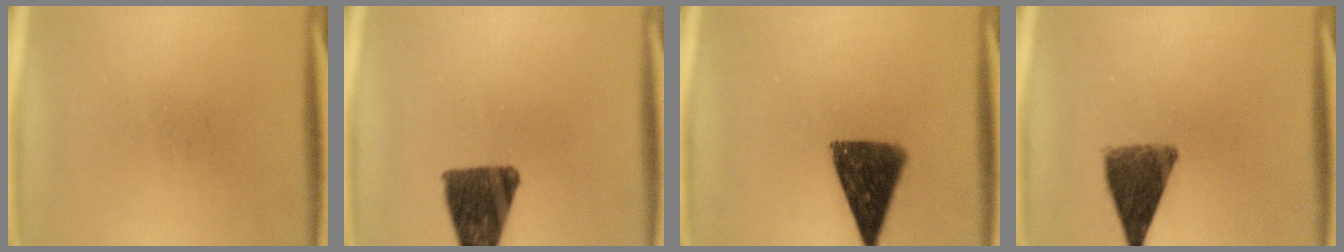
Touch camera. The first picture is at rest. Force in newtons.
{"total": 11.9}
{"total": 11.3}
{"total": 9.3}